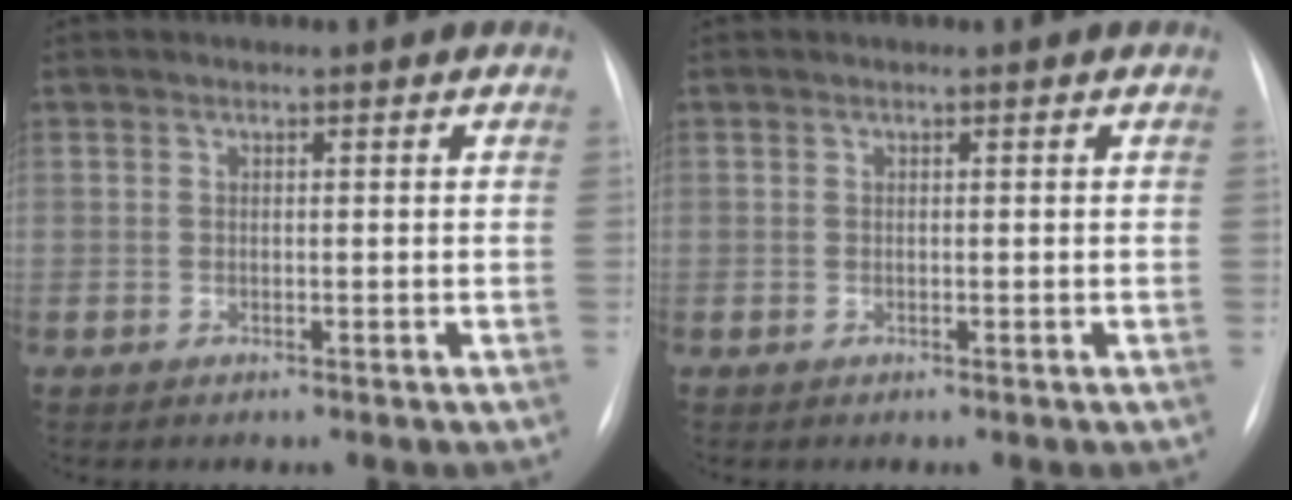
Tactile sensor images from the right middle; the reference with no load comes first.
{"total": 0.0}